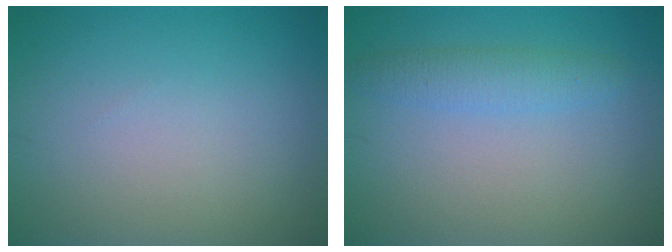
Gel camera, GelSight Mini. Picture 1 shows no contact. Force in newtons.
{"total": 2.3, "press": 2.3, "slide": 0.2}